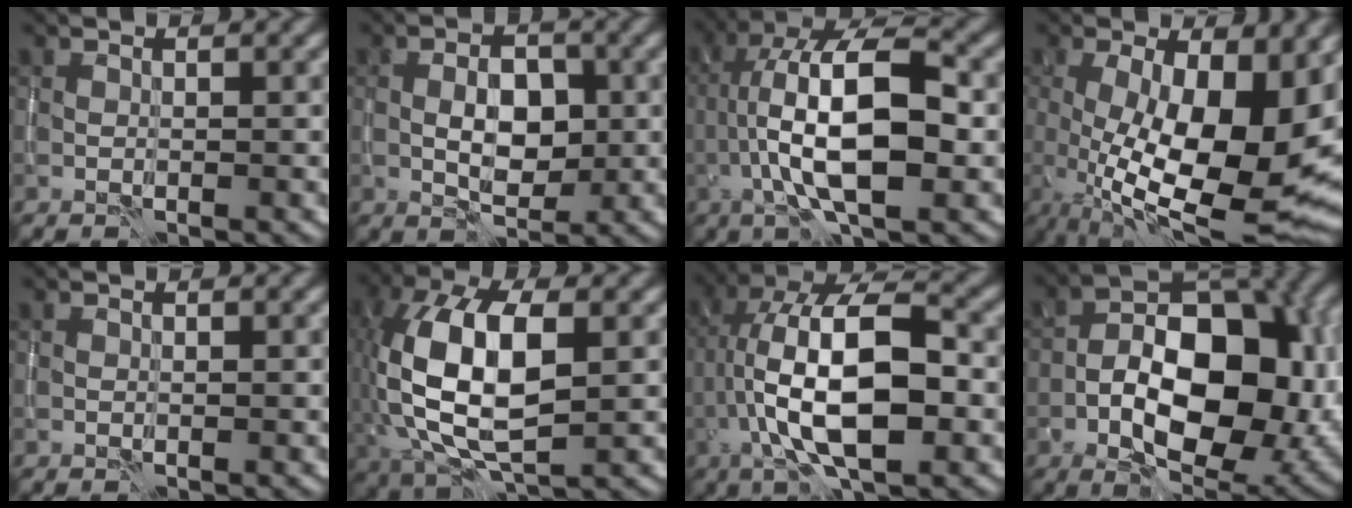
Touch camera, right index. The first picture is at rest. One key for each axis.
{"total": 4.1, "fx": -0.2, "fy": 2.3, "fz": 3.4, "tx": -0.054, "ty": 0.003, "tz": -0.005}
{"total": 11.3, "fx": -1.5, "fy": 3.9, "fz": 10.6, "tx": -0.183, "ty": 0.026, "tz": -0.033}
{"total": 15.7, "fx": -1.2, "fy": 6.6, "fz": 14.2, "tx": -0.210, "ty": -0.018, "tz": -0.007}
{"total": 0.0}
{"total": 12.4, "fx": 0.5, "fy": 6.1, "fz": 10.8, "tx": -0.220, "ty": 0.011, "tz": 0.003}
{"total": 12.2, "fx": -1.7, "fy": 4.7, "fz": 11.1, "tx": -0.189, "ty": 0.029, "tz": -0.037}
{"total": 13.2, "fx": -2.4, "fy": 7.3, "fz": 10.7, "tx": -0.158, "ty": 0.003, "tz": -0.047}